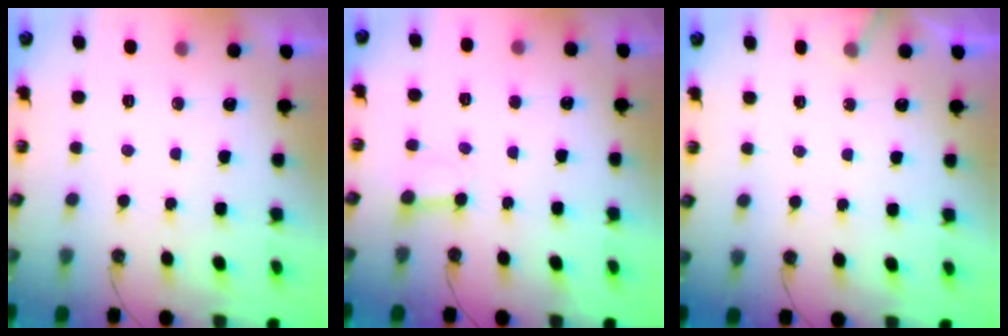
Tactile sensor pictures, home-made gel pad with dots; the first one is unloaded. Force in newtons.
{"total": 4.2, "press": 4.2, "slide": 0.6}
{"total": 3.3, "press": 3.3, "slide": 0.3}